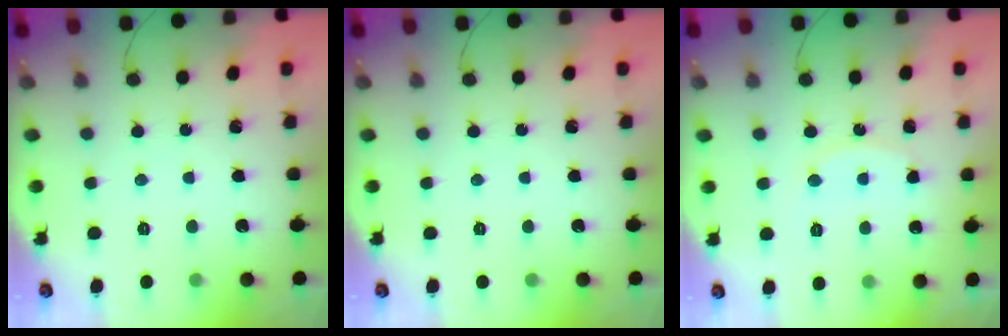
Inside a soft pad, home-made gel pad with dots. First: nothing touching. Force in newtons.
{"total": 0.0}
{"total": 6.6, "press": 6.6, "slide": 0.3}